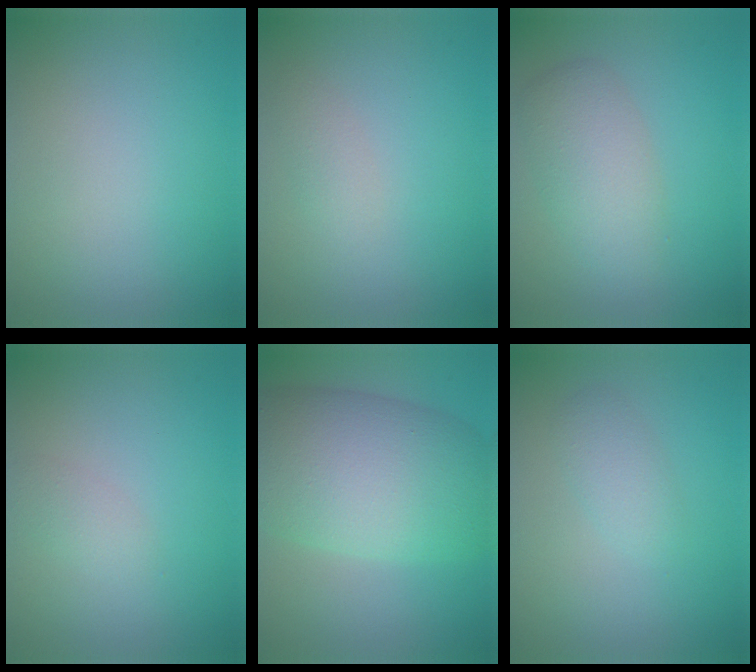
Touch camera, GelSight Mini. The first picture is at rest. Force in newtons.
{"total": 1.1, "press": 1.1, "slide": 0.0}
{"total": 3.8, "press": 3.8, "slide": 0.1}
{"total": 1.1, "press": 1.1, "slide": 0.1}
{"total": 11.4, "press": 11.4, "slide": 0.5}
{"total": 1.8, "press": 1.8, "slide": 0.2}